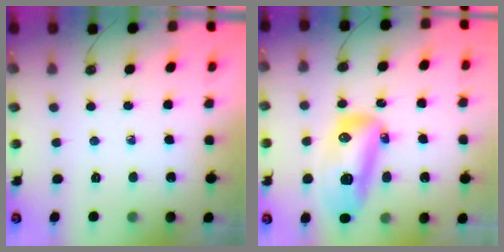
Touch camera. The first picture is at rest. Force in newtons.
{"total": 16.0, "press": 15.9, "slide": 1.8}